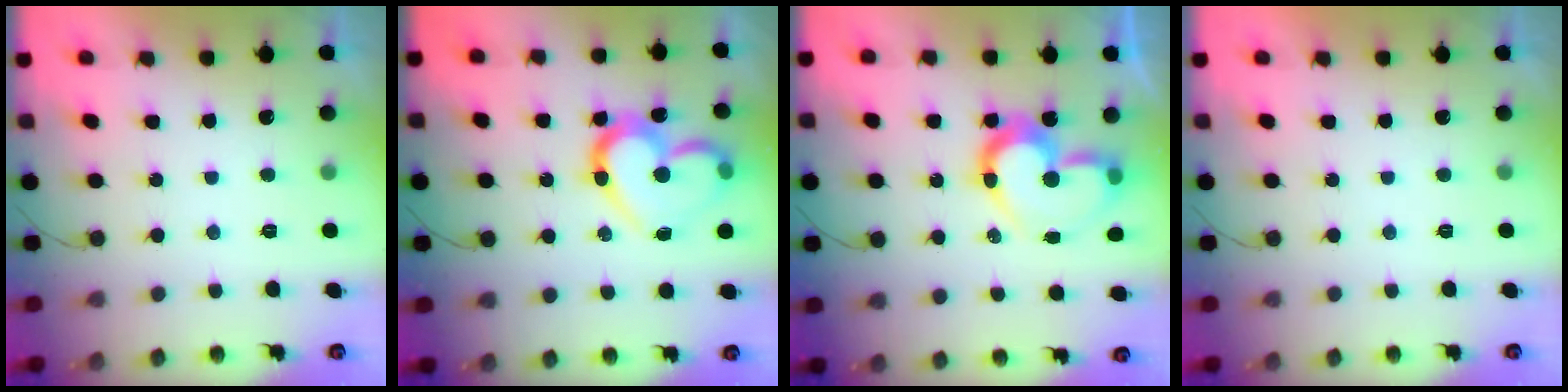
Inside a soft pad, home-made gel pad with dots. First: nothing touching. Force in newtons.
{"total": 16.1, "press": 16.1, "slide": 1.4}
{"total": 14.7, "press": 14.5, "slide": 2.4}
{"total": 1.7, "press": 1.7, "slide": 0.1}